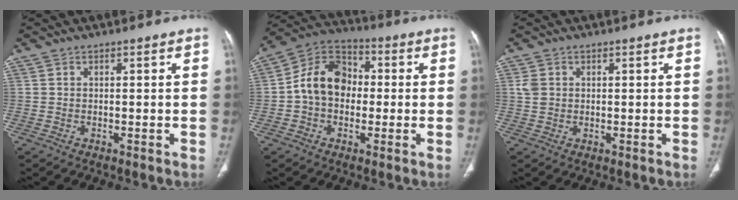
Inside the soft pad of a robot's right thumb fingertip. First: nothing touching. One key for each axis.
{"total": 12.3, "fx": -0.4, "fy": 9.5, "fz": 7.9, "tx": -0.117, "ty": 0.037, "tz": -0.019}
{"total": 2.4, "fx": 0.5, "fy": 1.9, "fz": 1.3, "tx": -0.025, "ty": 0.000, "tz": 0.014}